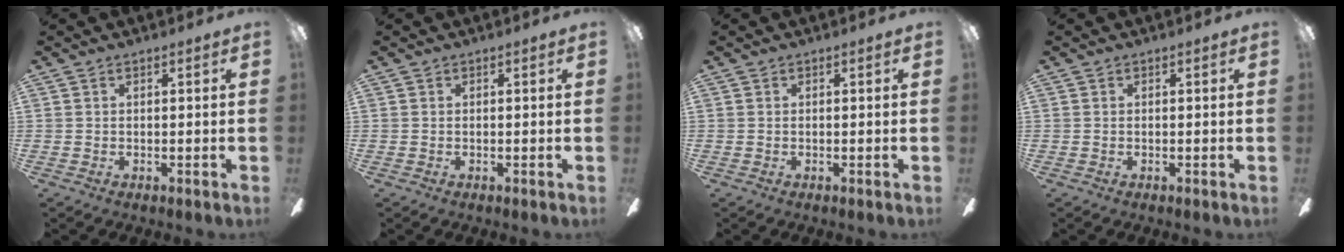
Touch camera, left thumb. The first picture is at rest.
{"total": 0.0}
{"total": 0.0}
{"total": 0.0}